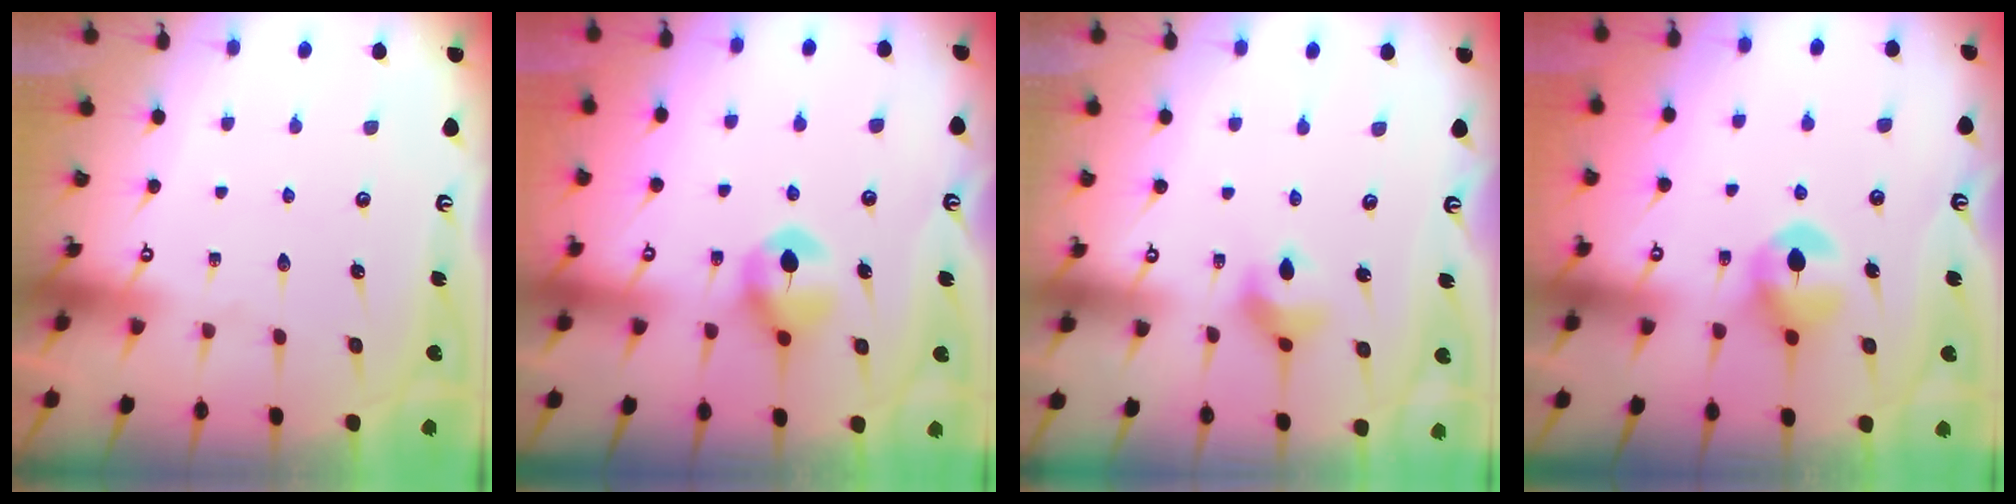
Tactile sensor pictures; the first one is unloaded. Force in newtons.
{"total": 7.3, "press": 7.3, "slide": 0.4}
{"total": 7.8, "press": 7.6, "slide": 1.7}
{"total": 8.5, "press": 8.4, "slide": 0.4}